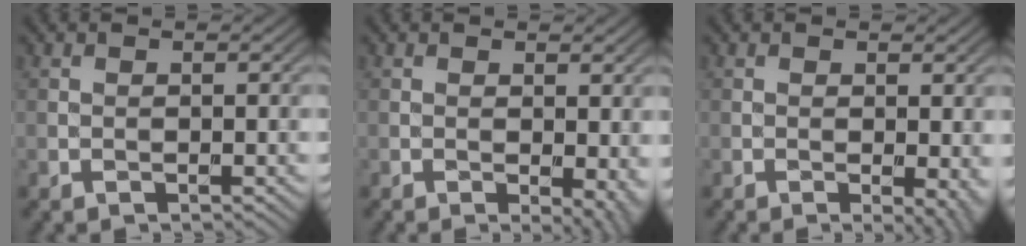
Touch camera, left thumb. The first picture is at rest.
{"total": 3.6, "force": [-0.5, 1.5, 3.3], "torque": [-0.036, -0.006, -0.004]}
{"total": 2.9, "force": [-0.5, 0.8, 2.8], "torque": [-0.033, -0.006, -0.007]}